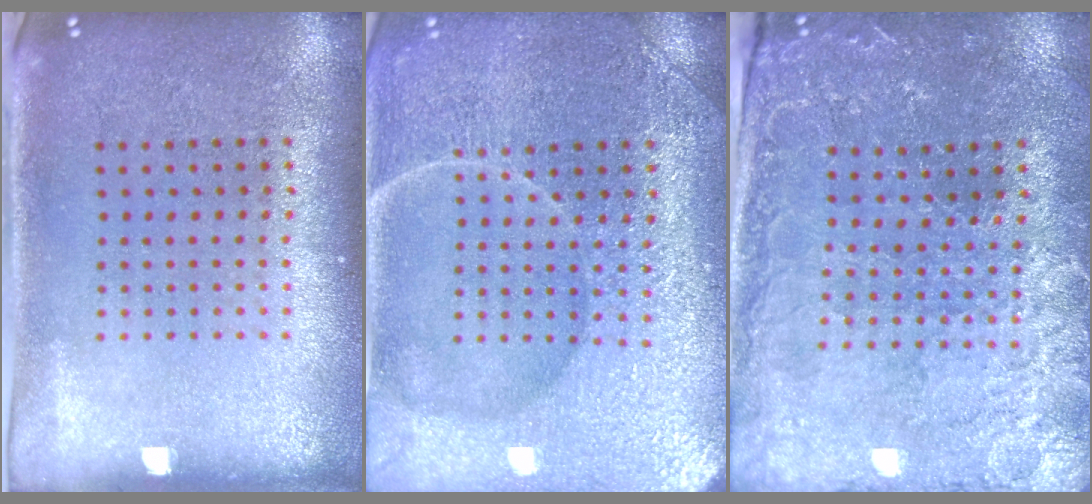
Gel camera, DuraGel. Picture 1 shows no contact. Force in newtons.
{"total": 4.7, "press": 4.7, "slide": 0.6}
{"total": 1.2, "press": 1.2, "slide": 0.4}